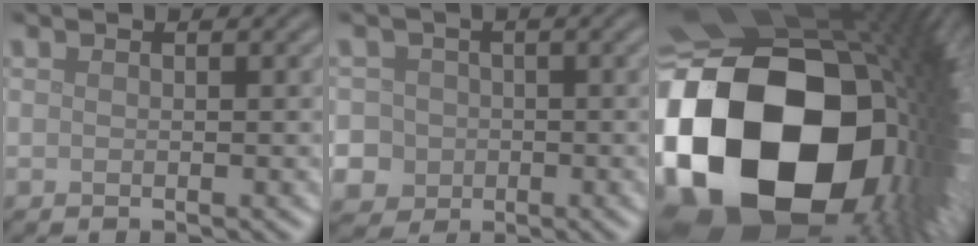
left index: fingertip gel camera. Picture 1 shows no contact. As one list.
[{"total": 7.6, "force": [-1.5, 7.2, 1.9], "torque": [-0.039, 0.007, -0.056]}, {"total": 23.7, "force": [-4.8, 16.5, 16.4], "torque": [-0.331, -0.073, -0.060]}]